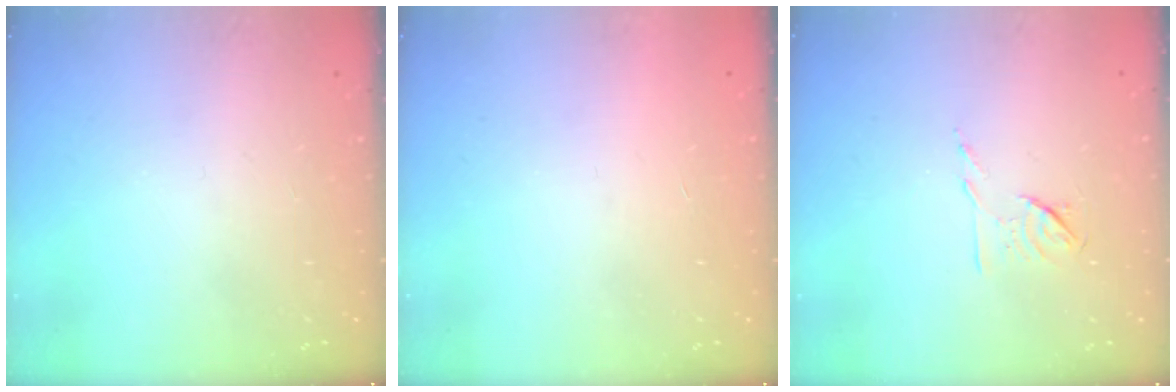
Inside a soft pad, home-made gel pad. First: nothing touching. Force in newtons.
{"total": 1.7, "press": 1.7, "slide": 0.1}
{"total": 6.4, "press": 6.3, "slide": 1.2}